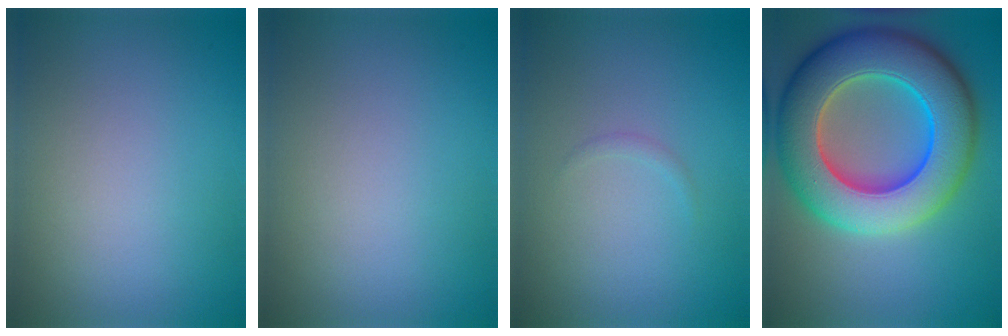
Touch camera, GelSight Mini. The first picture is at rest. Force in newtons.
{"total": 0.0}
{"total": 0.5, "press": 0.5, "slide": 0.0}
{"total": 13.3, "press": 13.1, "slide": 2.1}